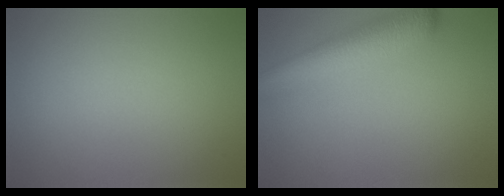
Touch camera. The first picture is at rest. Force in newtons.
{"total": 5.8, "press": 5.8, "slide": 0.2}